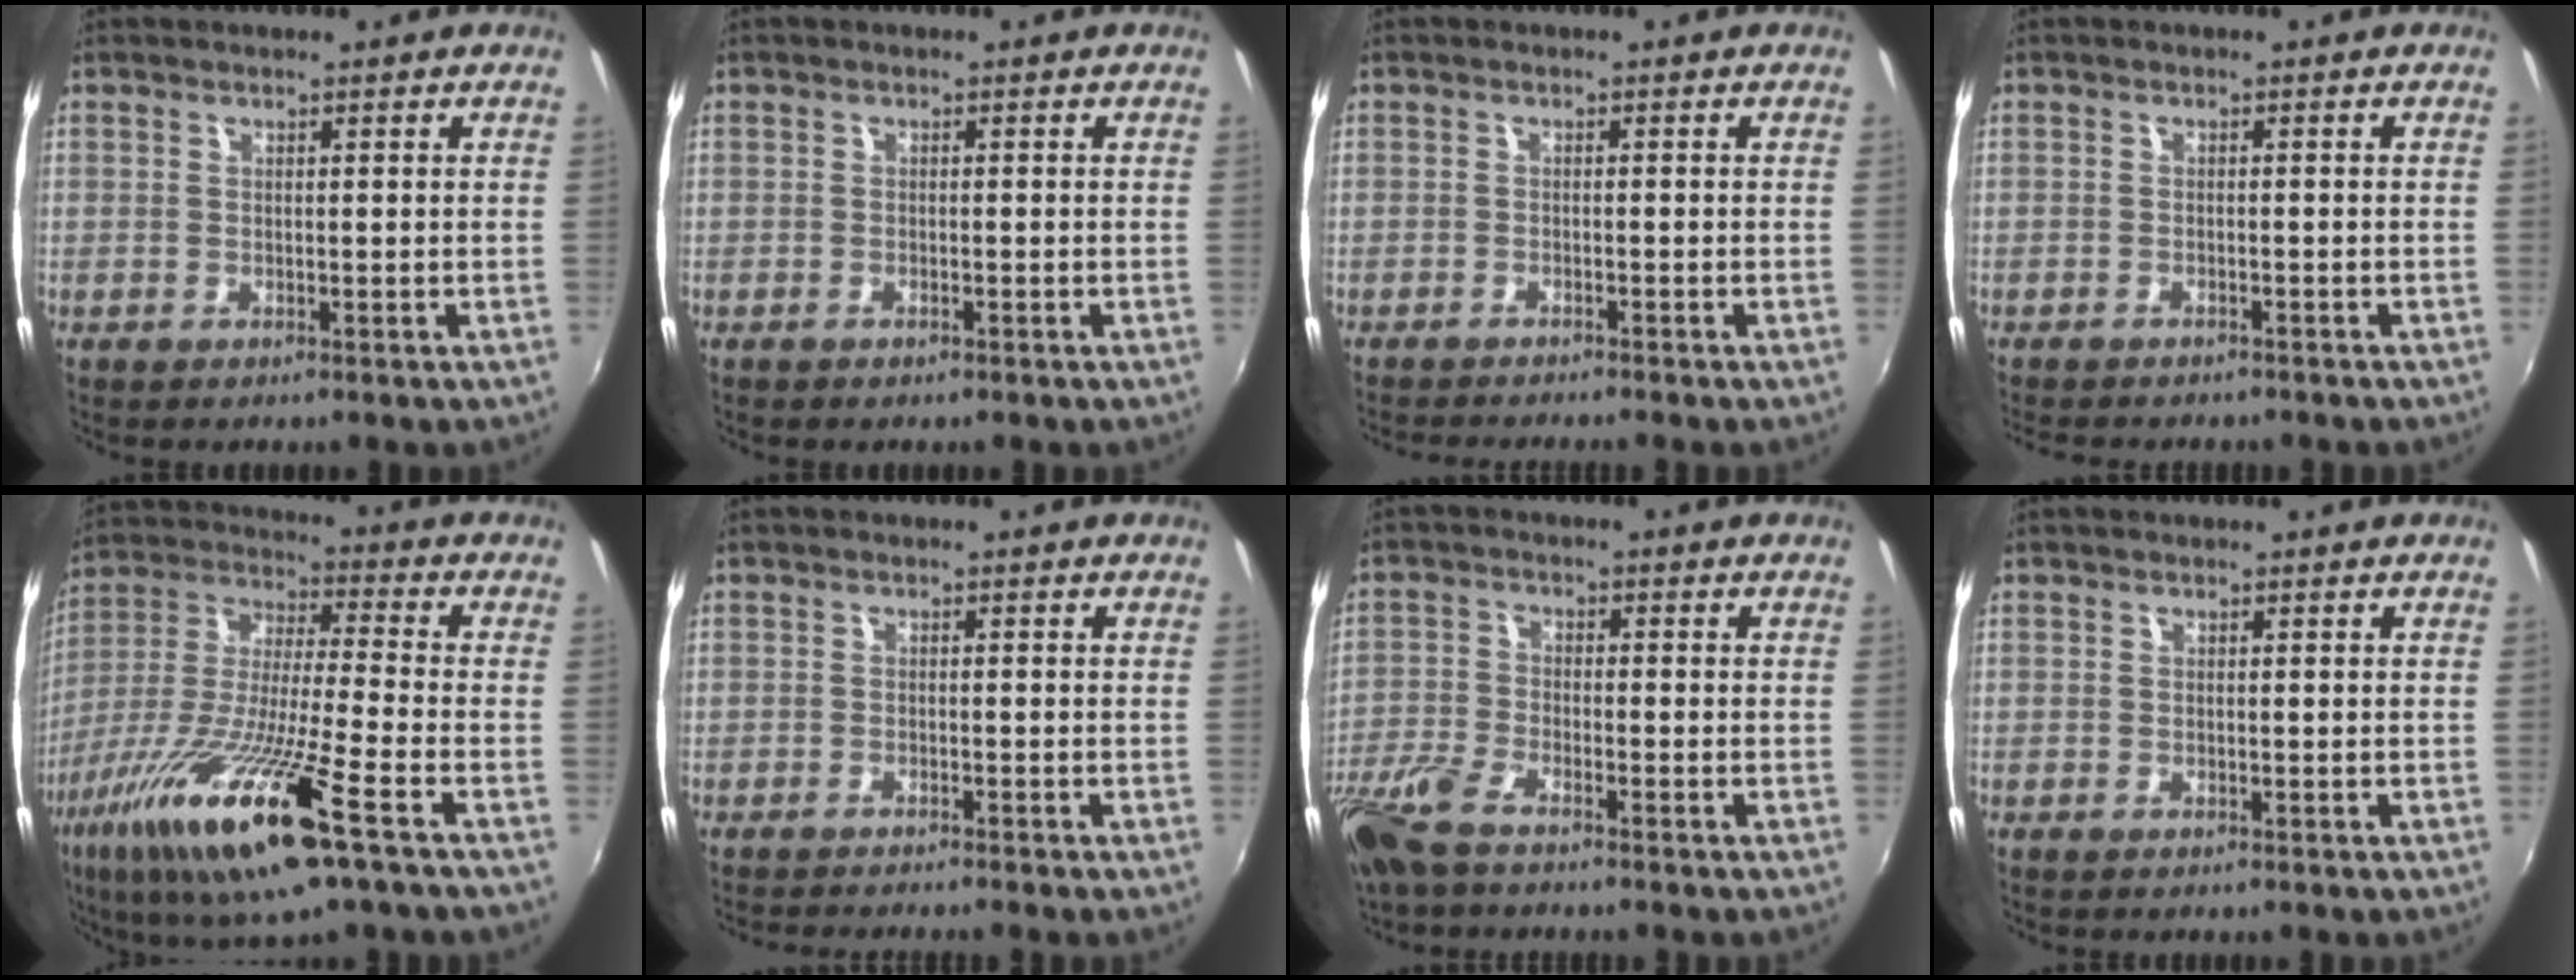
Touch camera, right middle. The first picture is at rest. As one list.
[{"total": 0.9, "force": [-0.7, 0.5, 0.1], "torque": [-0.005, -0.002, -0.013]}, {"total": 4.2, "force": [-3.9, -0.4, 1.5], "torque": [-0.038, -0.014, -0.065]}, {"total": 5.7, "force": [-5.0, 1.5, 2.1], "torque": [-0.052, -0.018, -0.076]}, {"total": 19.8, "force": [-10.0, 1.8, 17.0], "torque": [-0.340, -0.045, -0.191]}, {"total": 4.1, "force": [-3.8, -0.5, 1.4], "torque": [-0.038, -0.013, -0.063]}, {"total": 7.8, "force": [-6.0, 2.1, 4.5], "torque": [-0.113, -0.018, -0.126]}, {"total": 0.0}]